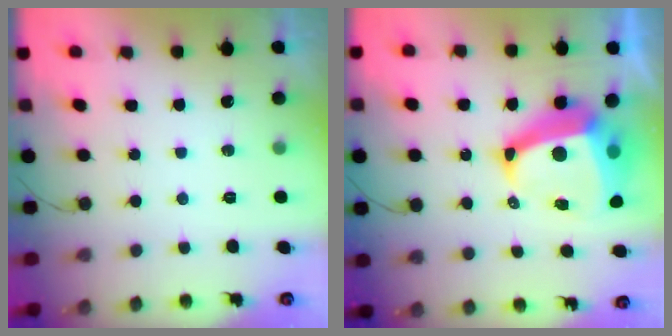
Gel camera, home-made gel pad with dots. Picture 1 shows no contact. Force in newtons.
{"total": 15.6, "press": 15.5, "slide": 1.9}